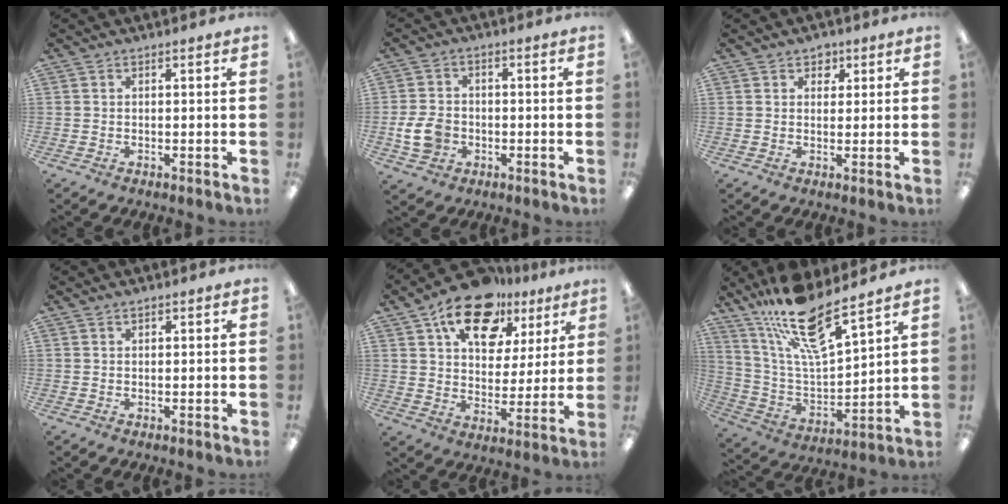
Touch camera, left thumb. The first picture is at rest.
{"total": 7.6, "force": [-1.8, 5.9, 4.4], "torque": [-0.091, 0.008, -0.033]}
{"total": 2.7, "force": [1.7, 2.0, 0.7], "torque": [0.006, -0.004, 0.026]}
{"total": 0.5, "force": [0.4, 0.2, 0.3], "torque": [-0.006, 0.003, 0.007]}
{"total": 17.3, "force": [11.3, 9.7, 8.8], "torque": [-0.139, -0.056, 0.199]}
{"total": 17.7, "force": [13.9, 4.0, 10.2], "torque": [-0.203, -0.085, 0.241]}